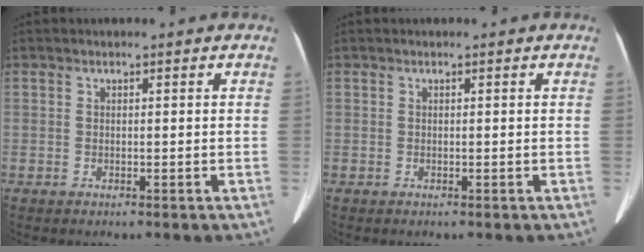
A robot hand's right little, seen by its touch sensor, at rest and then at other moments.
{"total": 0.0}